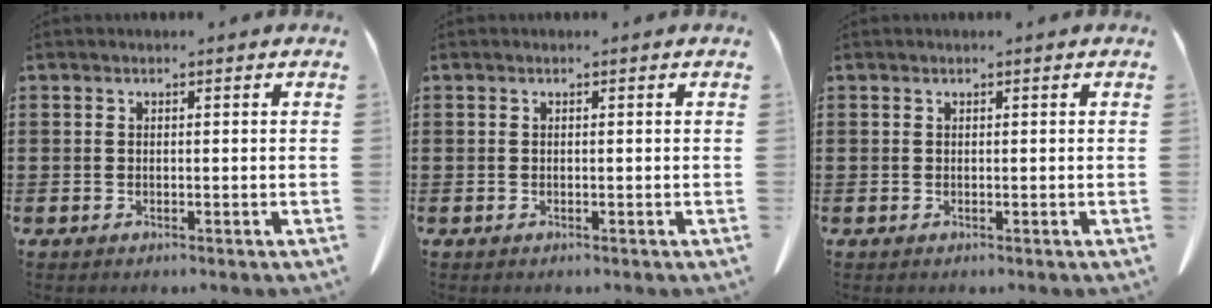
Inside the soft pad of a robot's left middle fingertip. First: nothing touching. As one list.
[{"total": 0.0}, {"total": 0.0}]